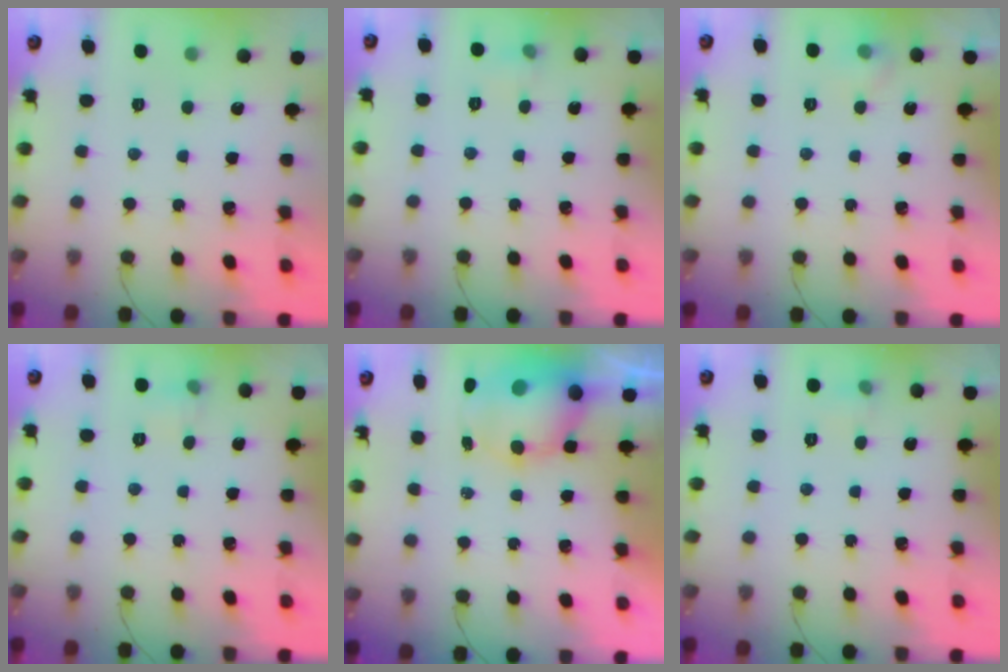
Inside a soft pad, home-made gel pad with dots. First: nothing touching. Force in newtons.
{"total": 5.2, "press": 3.9, "slide": 3.4}
{"total": 5.4, "press": 5.3, "slide": 1.1}
{"total": 4.4, "press": 4.2, "slide": 1.2}
{"total": 8.0, "press": 7.8, "slide": 1.8}
{"total": 5.2, "press": 3.9, "slide": 3.4}